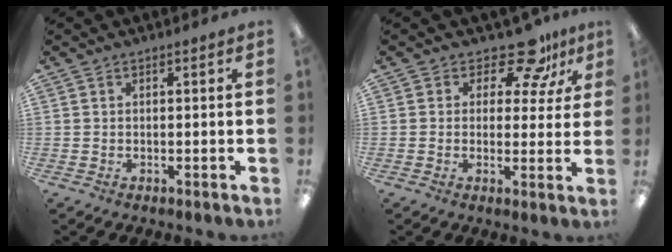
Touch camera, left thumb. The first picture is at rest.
{"total": 10.3, "force": [7.7, 4.7, 5.0], "torque": [-0.070, -0.052, 0.137]}